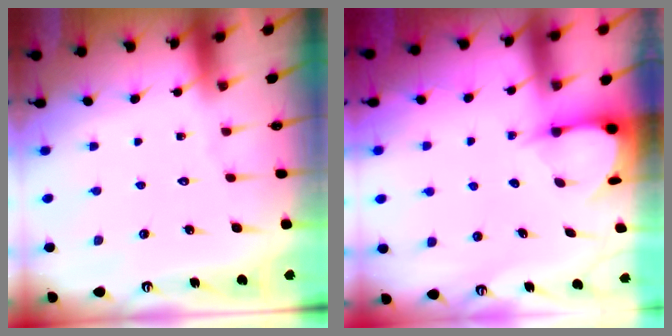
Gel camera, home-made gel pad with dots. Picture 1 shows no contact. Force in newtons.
{"total": 3.6, "press": 3.5, "slide": 0.3}